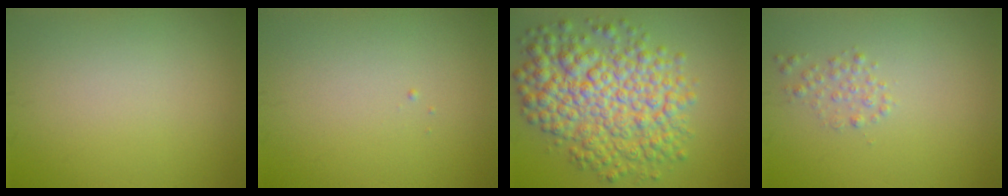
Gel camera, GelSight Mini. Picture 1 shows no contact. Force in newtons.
{"total": 0.0}
{"total": 9.0, "press": 9.0, "slide": 0.1}
{"total": 1.2, "press": 1.2, "slide": 0.0}